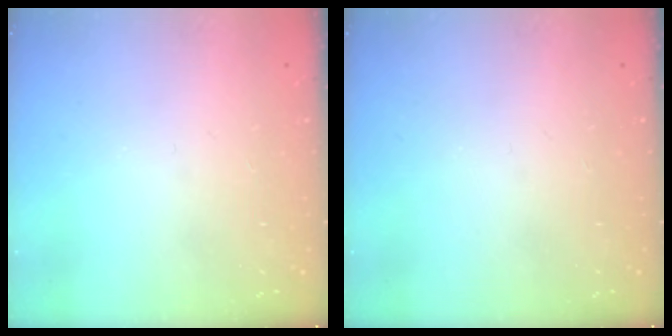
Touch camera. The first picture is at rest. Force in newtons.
{"total": 0.0}